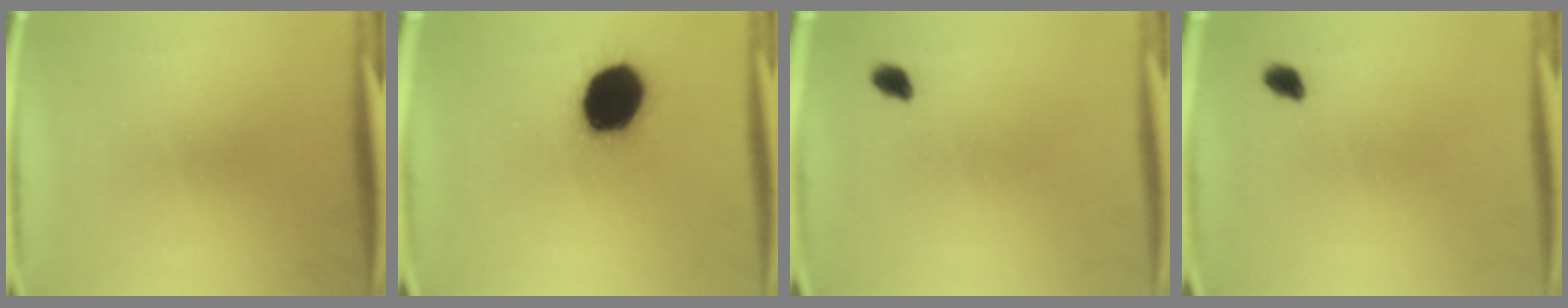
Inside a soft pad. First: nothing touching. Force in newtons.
{"total": 19.7}
{"total": 1.9}
{"total": 1.9}